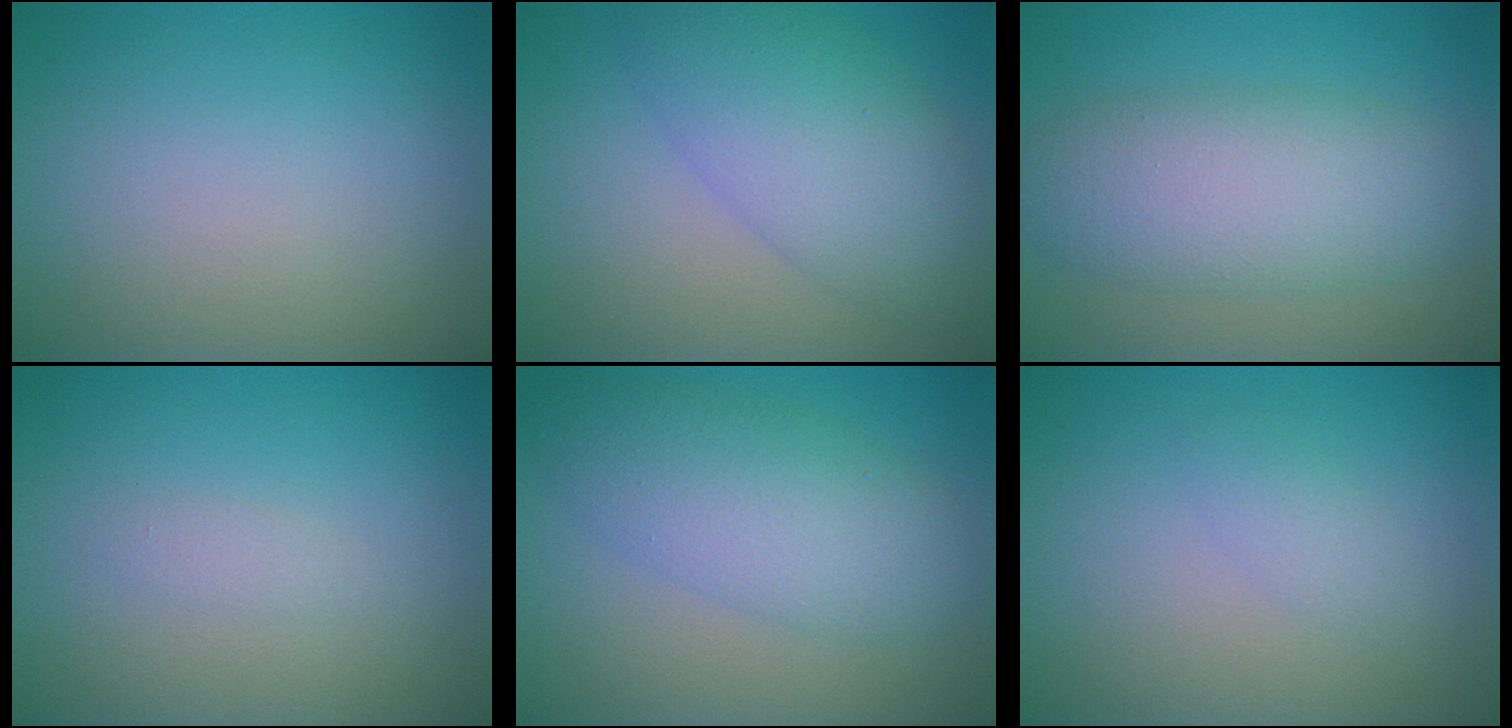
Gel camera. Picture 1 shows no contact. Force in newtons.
{"total": 4.8, "press": 4.8, "slide": 0.2}
{"total": 6.4, "press": 6.4, "slide": 0.1}
{"total": 0.8, "press": 0.8, "slide": 0.0}
{"total": 6.1, "press": 6.1, "slide": 0.0}
{"total": 1.3, "press": 1.3, "slide": 0.0}